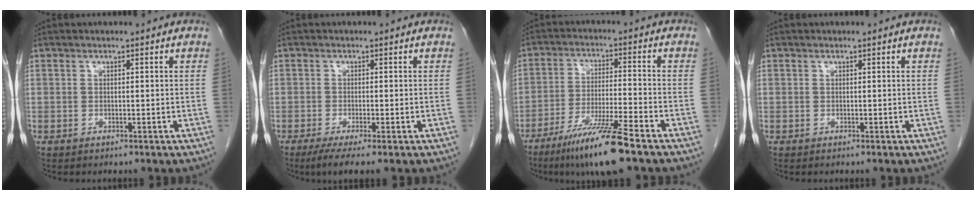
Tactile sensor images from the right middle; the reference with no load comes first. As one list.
[{"total": 4.5, "force": [-2.9, 0.3, 3.4], "torque": [-0.058, -0.014, -0.050]}, {"total": 10.8, "force": [-7.5, -0.4, 7.7], "torque": [-0.148, -0.034, -0.137]}, {"total": 0.0}]